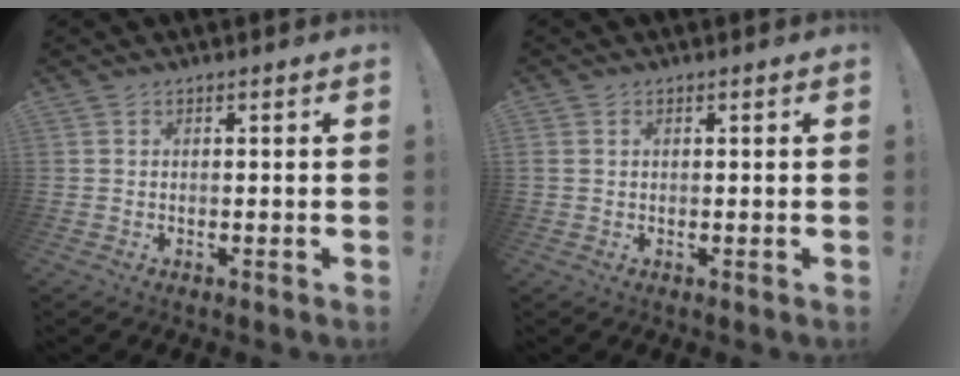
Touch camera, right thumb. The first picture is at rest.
{"total": 0.9, "force": [0.4, 0.7, 0.5], "torque": [-0.015, 0.005, 0.007]}